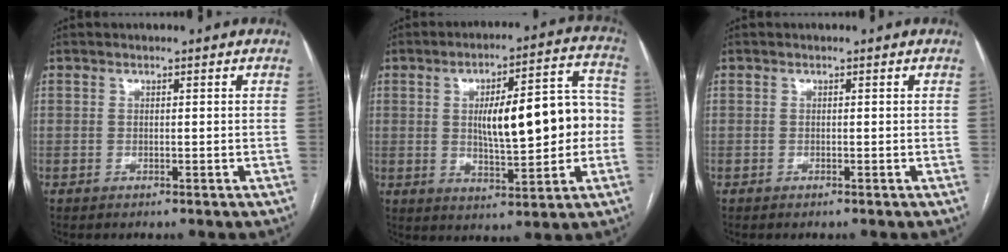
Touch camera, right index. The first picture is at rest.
{"total": 15.2, "force": [0.1, 4.5, 14.5], "torque": [-0.205, 0.035, 0.010]}
{"total": 0.0}